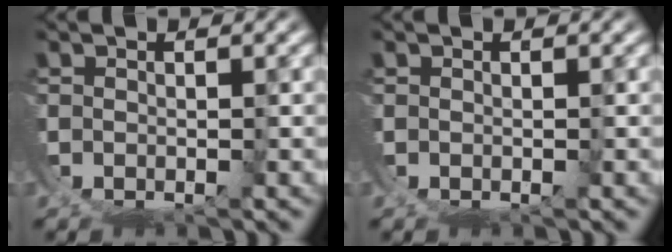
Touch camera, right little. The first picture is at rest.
{"total": 0.0}